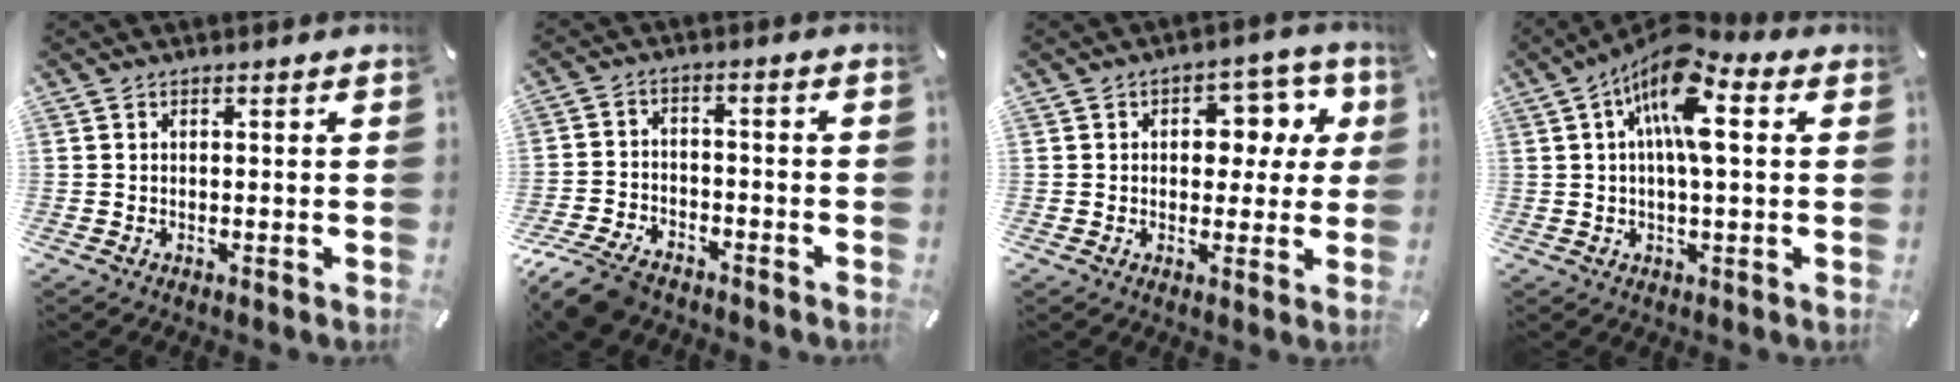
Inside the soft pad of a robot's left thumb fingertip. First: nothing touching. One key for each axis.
{"total": 8.5, "fx": -6.8, "fy": 3.7, "fz": 3.5, "tx": -0.072, "ty": 0.030, "tz": -0.129}
{"total": 9.2, "fx": 2.4, "fy": 6.4, "fz": 6.2, "tx": -0.066, "ty": -0.009, "tz": 0.034}
{"total": 12.7, "fx": 4.0, "fy": 4.8, "fz": 11.1, "tx": -0.191, "ty": -0.012, "tz": 0.066}